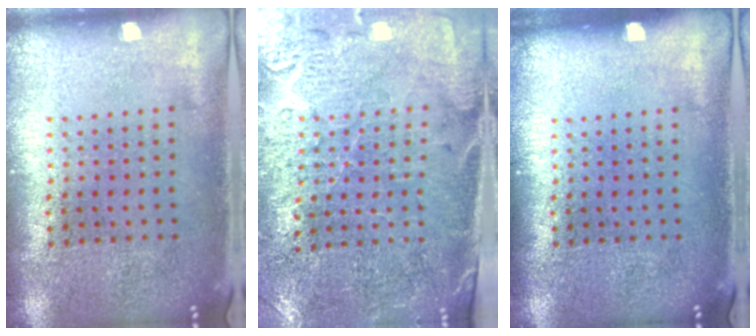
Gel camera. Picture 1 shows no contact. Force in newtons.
{"total": 3.0, "press": 2.9, "slide": 0.9}
{"total": 0.0}